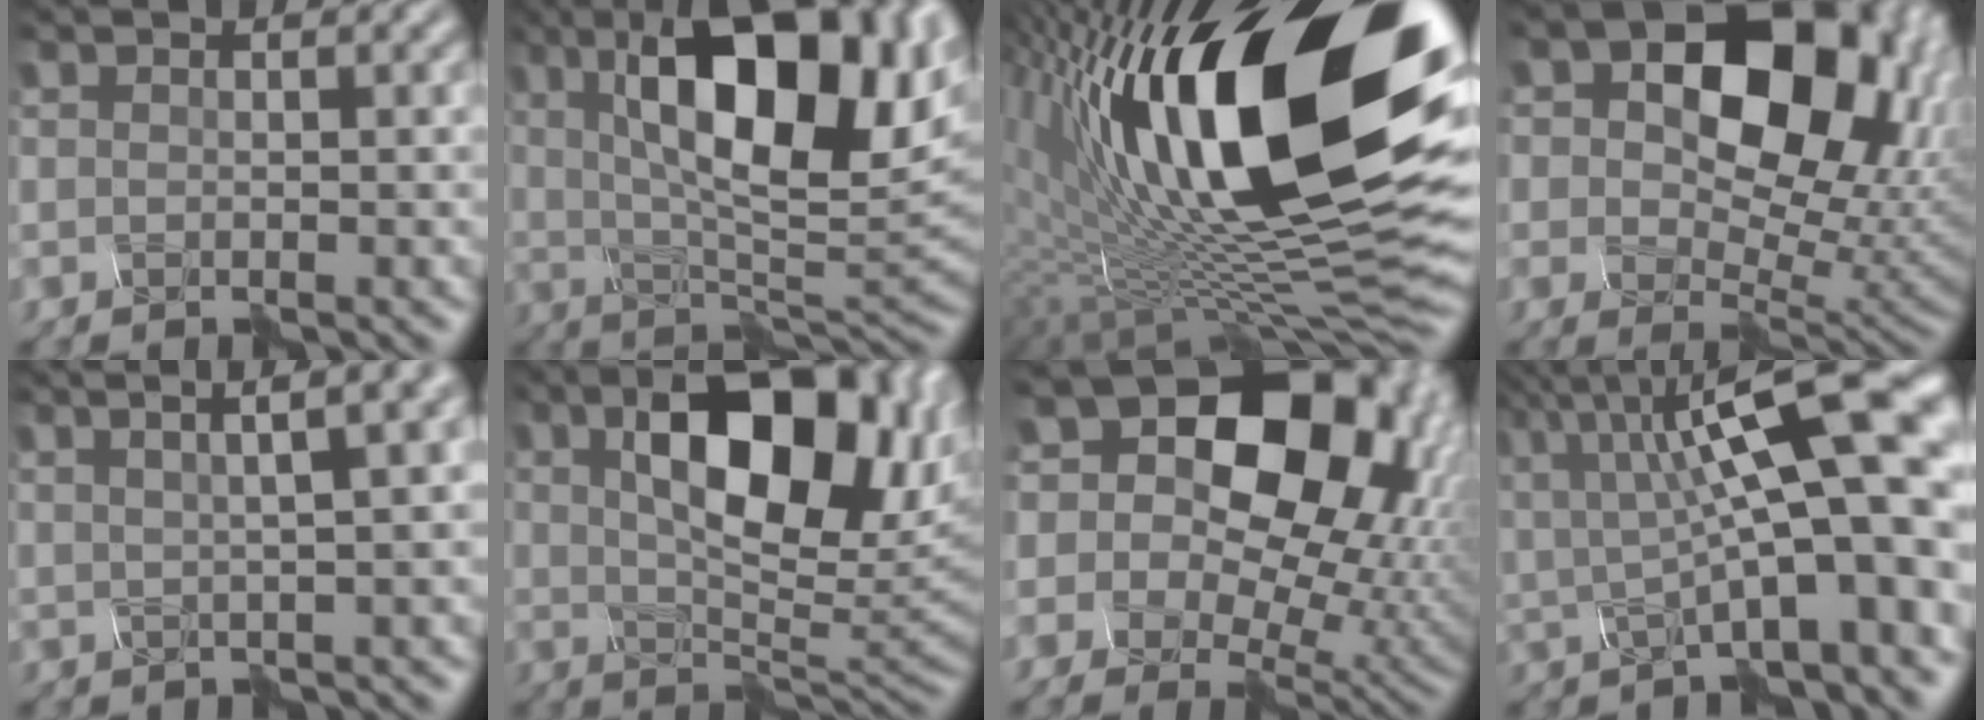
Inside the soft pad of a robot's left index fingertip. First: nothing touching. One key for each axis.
{"total": 15.1, "fx": 4.6, "fy": 5.8, "fz": 13.2, "tx": -0.206, "ty": 0.012, "tz": 0.079}
{"total": 19.3, "fx": 6.1, "fy": 7.6, "fz": 16.7, "tx": -0.273, "ty": 0.025, "tz": 0.115}
{"total": 12.4, "fx": 2.6, "fy": 8.3, "fz": 8.9, "tx": -0.126, "ty": 0.001, "tz": 0.059}
{"total": 7.5, "fx": 3.9, "fy": 2.2, "fz": 6.0, "tx": -0.061, "ty": 0.048, "tz": 0.033}
{"total": 12.6, "fx": 3.6, "fy": 5.9, "fz": 10.6, "tx": -0.154, "ty": 0.011, "tz": 0.066}
{"total": 18.6, "fx": 5.8, "fy": 13.3, "fz": 11.6, "tx": -0.189, "ty": 0.046, "tz": 0.105}
{"total": 11.7, "fx": 1.8, "fy": 4.2, "fz": 10.7, "tx": -0.181, "ty": 0.017, "tz": 0.040}